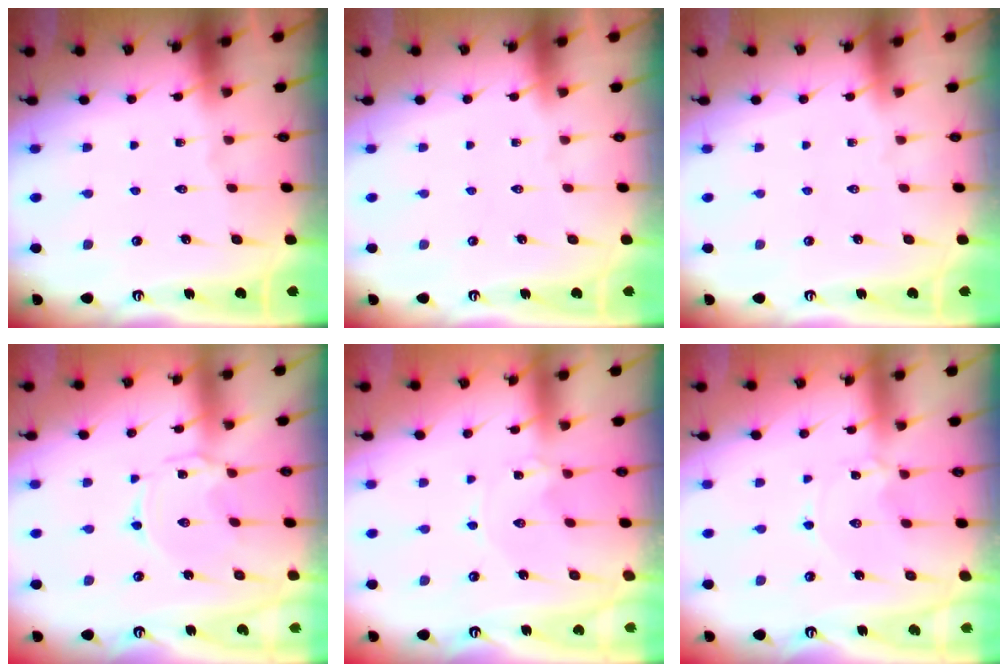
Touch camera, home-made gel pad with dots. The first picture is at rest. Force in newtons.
{"total": 0.0}
{"total": 0.0}
{"total": 1.2, "press": 1.1, "slide": 0.4}
{"total": 0.0}
{"total": 1.9, "press": 1.9, "slide": 0.2}